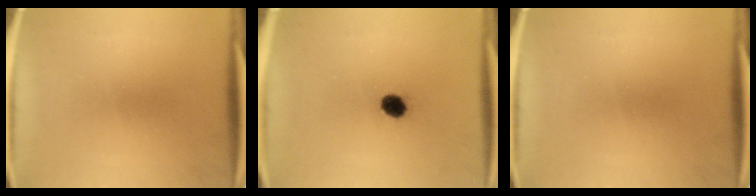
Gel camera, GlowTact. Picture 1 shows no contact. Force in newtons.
{"total": 4.4}
{"total": 0.0}